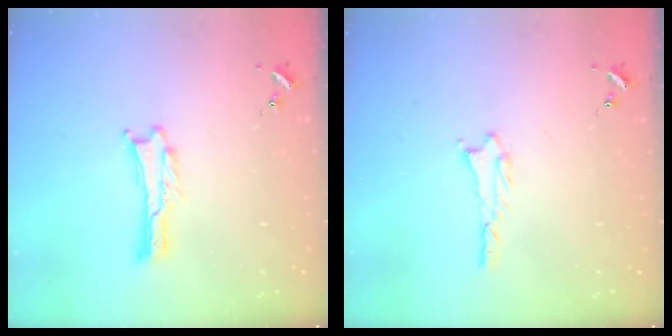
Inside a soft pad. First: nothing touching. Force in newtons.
{"total": 1.0, "press": 1.0, "slide": 0.1}